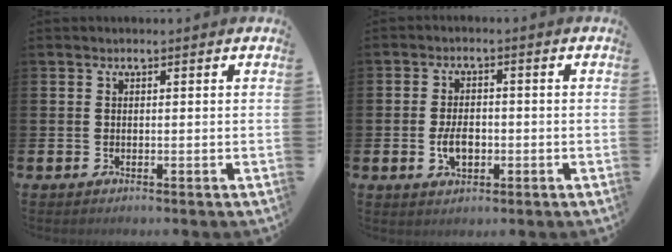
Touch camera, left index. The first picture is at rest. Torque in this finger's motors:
{"motor_torque": [0.64, -0.06, 0.09, 0.13]}